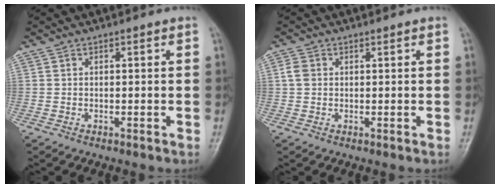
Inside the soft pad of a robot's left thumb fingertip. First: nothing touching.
{"total": 2.2, "force": [0.5, 1.7, 1.3], "torque": [-0.023, 0.005, 0.008]}